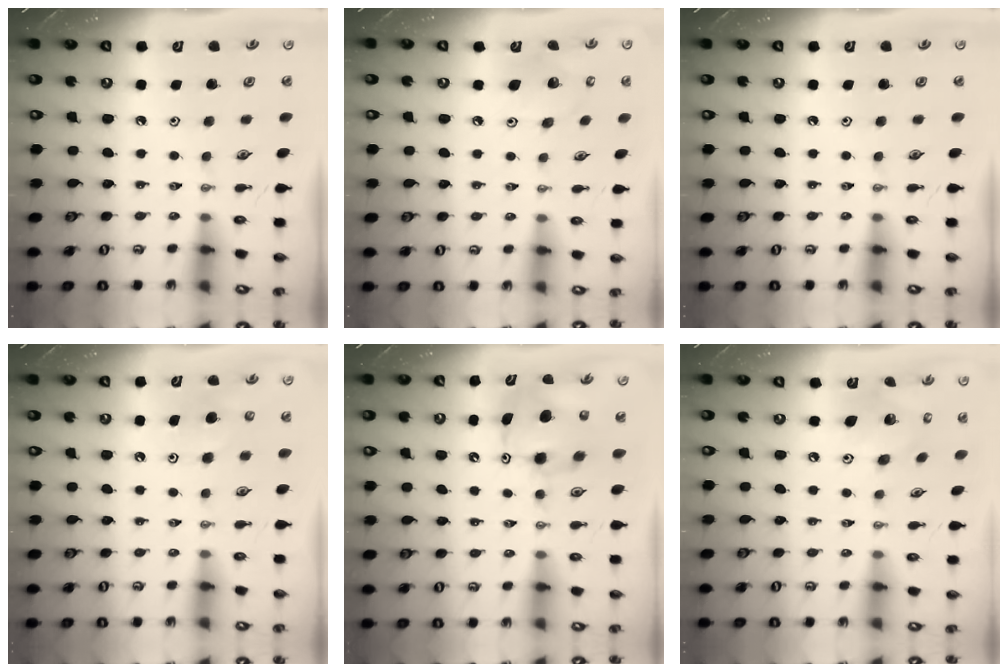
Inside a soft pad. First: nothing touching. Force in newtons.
{"total": 10.5, "press": 10.3, "slide": 2.1}
{"total": 0.0}
{"total": 5.0, "press": 4.9, "slide": 0.9}
{"total": 8.1, "press": 8.1, "slide": 0.7}
{"total": 11.2, "press": 11.1, "slide": 1.1}